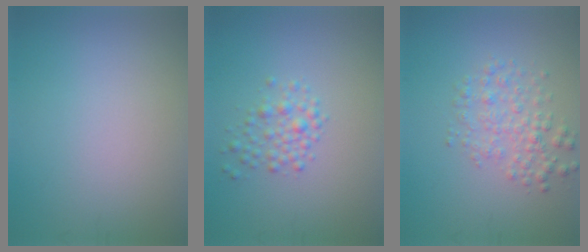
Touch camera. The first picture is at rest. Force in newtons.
{"total": 2.1, "press": 2.1, "slide": 0.1}
{"total": 2.9, "press": 2.9, "slide": 0.1}